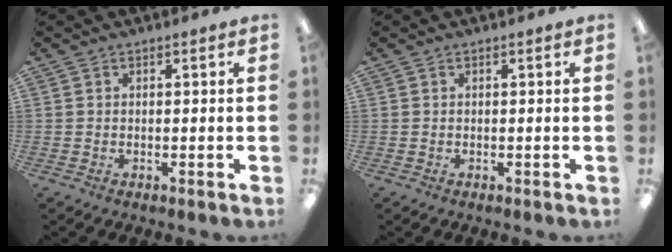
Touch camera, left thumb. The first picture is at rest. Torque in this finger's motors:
{"motor_torque": [0.01, 0.01, -0.03, 0.03, 0.00]}